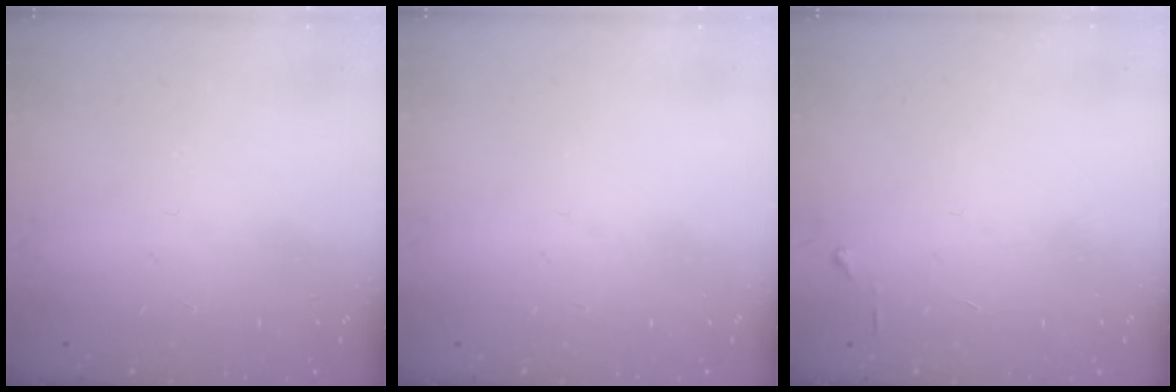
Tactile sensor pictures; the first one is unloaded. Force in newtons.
{"total": 0.0}
{"total": 3.2, "press": 3.2, "slide": 0.4}